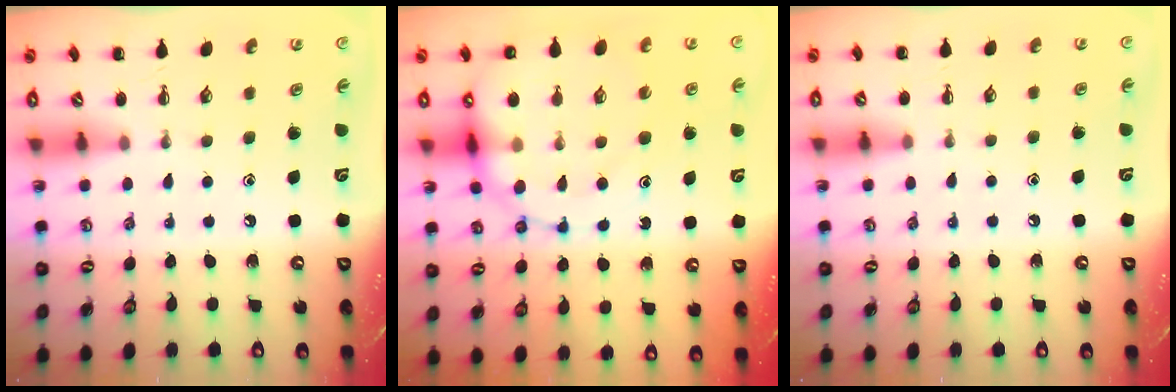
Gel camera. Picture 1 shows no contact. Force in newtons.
{"total": 18.9, "press": 18.6, "slide": 3.6}
{"total": 6.3, "press": 5.9, "slide": 2.4}